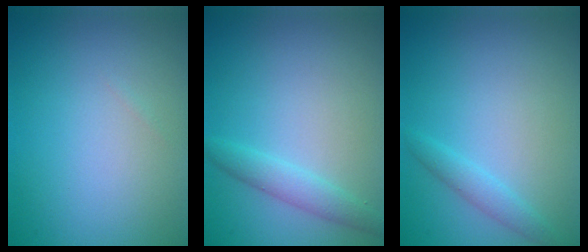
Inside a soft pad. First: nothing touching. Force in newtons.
{"total": 2.0, "press": 2.0, "slide": 0.3}
{"total": 1.5, "press": 1.5, "slide": 0.1}